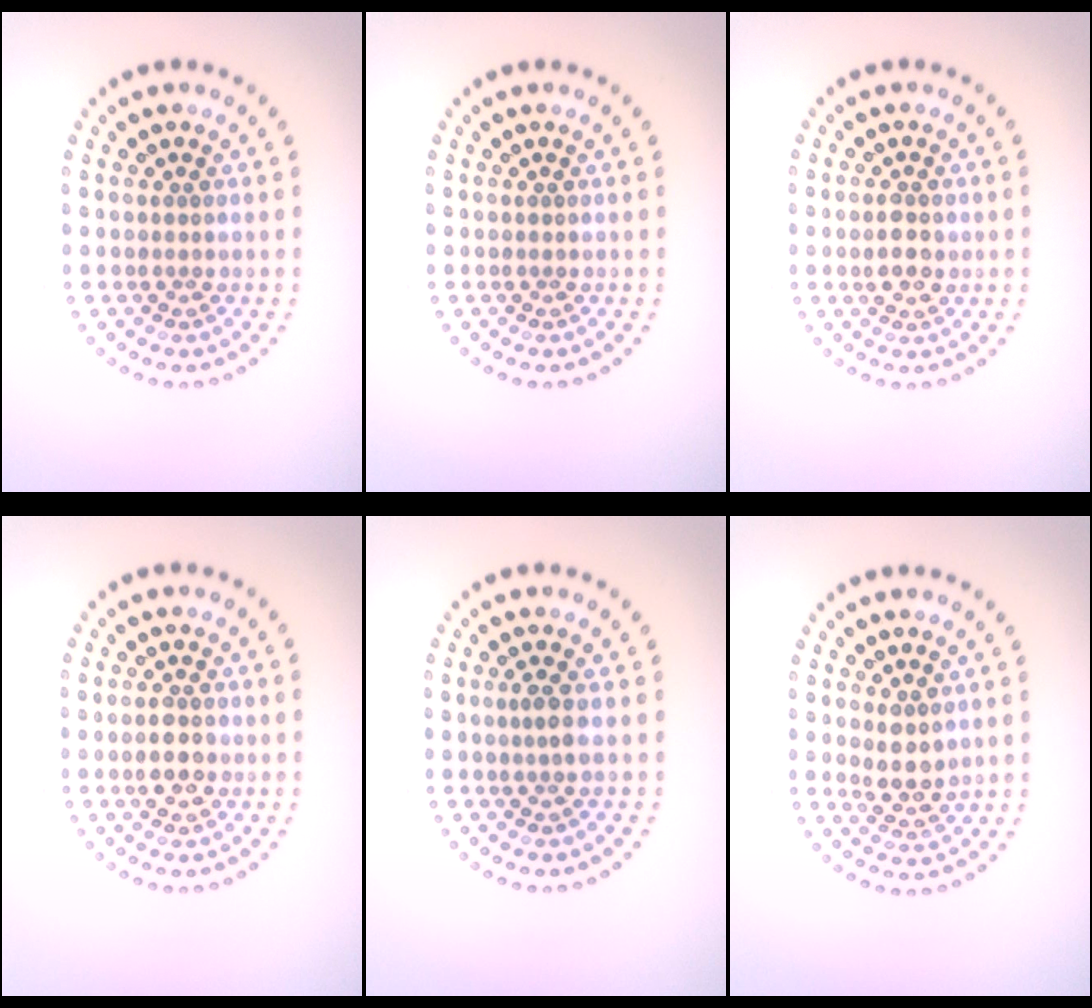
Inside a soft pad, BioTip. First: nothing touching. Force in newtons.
{"total": 0.0}
{"total": 2.1, "press": 2.1, "slide": 0.1}
{"total": 2.7, "press": 2.7, "slide": 0.1}
{"total": 1.2, "press": 0.9, "slide": 0.8}
{"total": 2.4, "press": 2.1, "slide": 1.1}